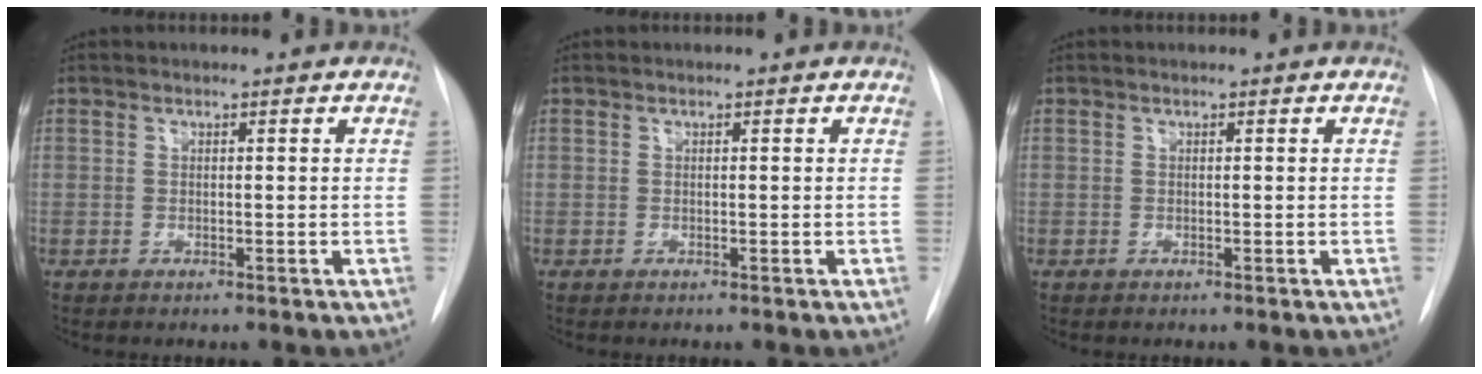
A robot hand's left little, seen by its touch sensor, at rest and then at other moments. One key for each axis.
{"total": 0.0}
{"total": 0.0}